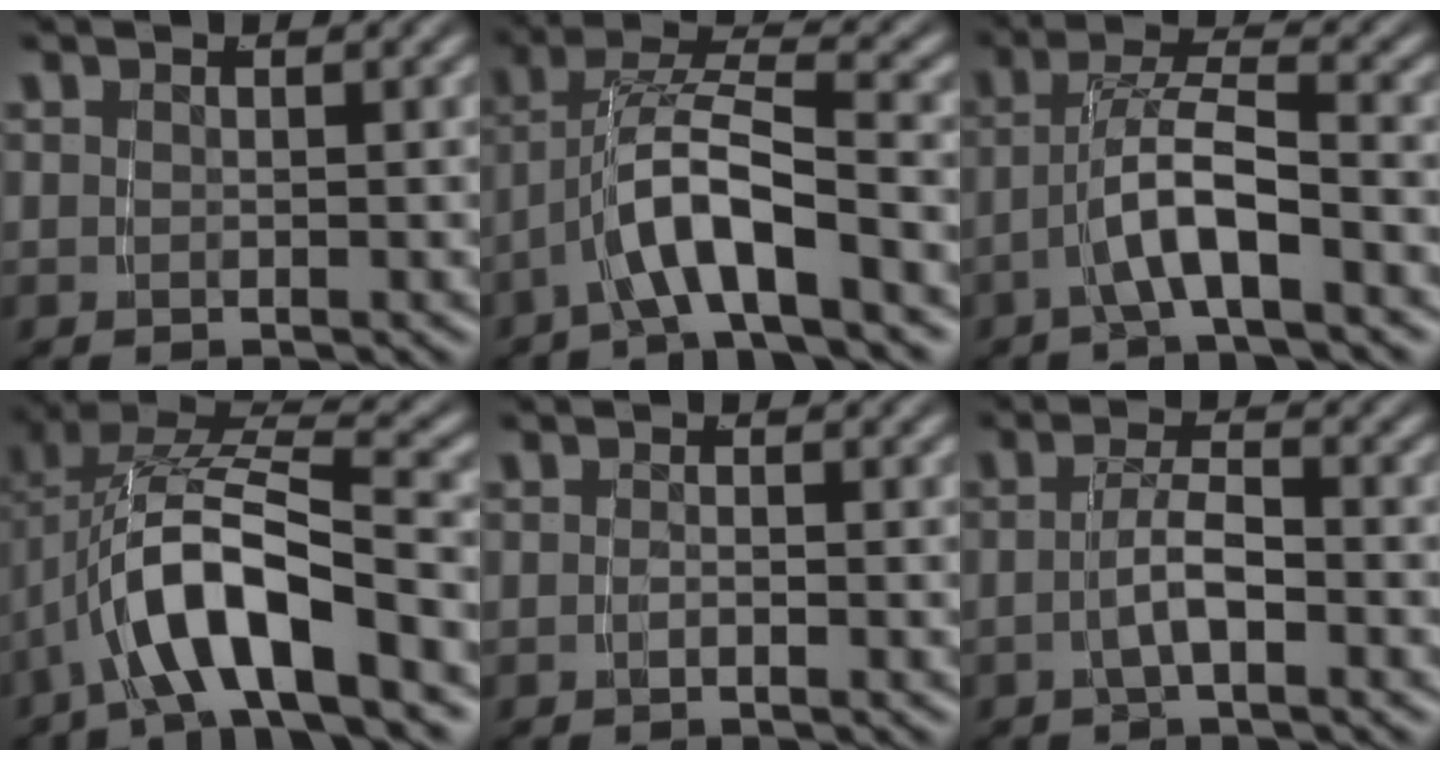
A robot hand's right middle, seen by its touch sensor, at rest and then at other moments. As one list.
[{"total": 5.1, "force": [-1.0, 2.3, 4.4], "torque": [-0.096, -0.003, -0.015]}, {"total": 4.5, "force": [-1.5, 1.4, 4.0], "torque": [-0.075, 0.002, -0.024]}, {"total": 7.7, "force": [-1.2, 3.8, 6.6], "torque": [-0.142, -0.016, -0.009]}, {"total": 0.9, "force": [-0.8, -0.4, 0.3], "torque": [-0.008, -0.002, -0.013]}, {"total": 2.8, "force": [-1.5, 0.3, 2.3], "torque": [-0.041, 0.001, -0.024]}]